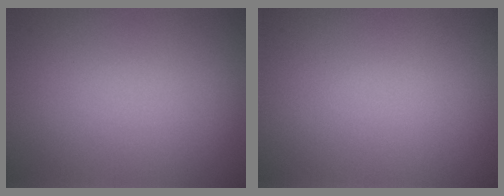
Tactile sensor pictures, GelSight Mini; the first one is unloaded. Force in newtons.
{"total": 0.0}